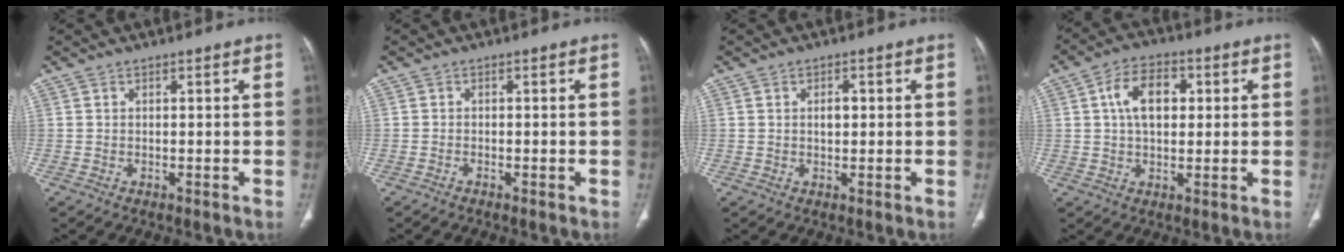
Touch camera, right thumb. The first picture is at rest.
{"total": 0.5, "force": [-0.4, 0.2, 0.2], "torque": [-0.006, 0.000, -0.009]}
{"total": 2.1, "force": [0.3, 1.2, 1.6], "torque": [-0.022, 0.003, 0.005]}
{"total": 9.0, "force": [2.0, 5.6, 6.8], "torque": [-0.103, 0.011, 0.030]}